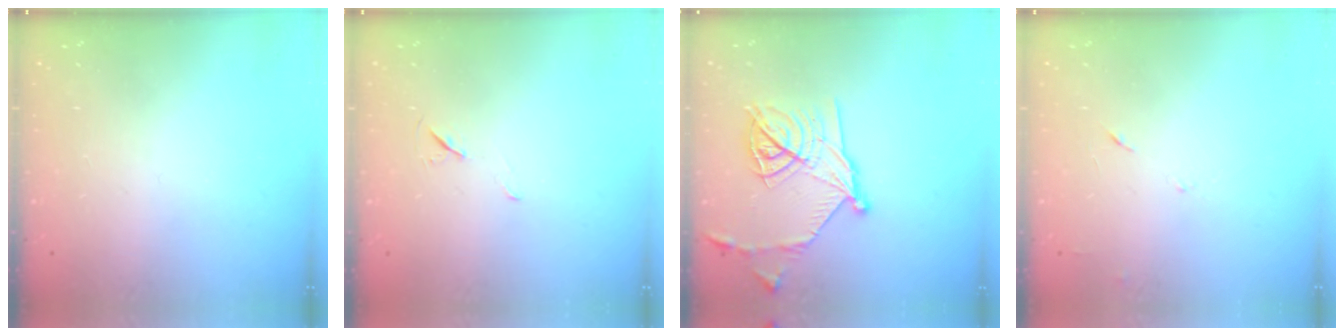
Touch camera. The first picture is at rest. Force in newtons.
{"total": 4.9, "press": 4.4, "slide": 2.2}
{"total": 17.6, "press": 17.6, "slide": 0.9}
{"total": 3.9, "press": 3.8, "slide": 0.9}